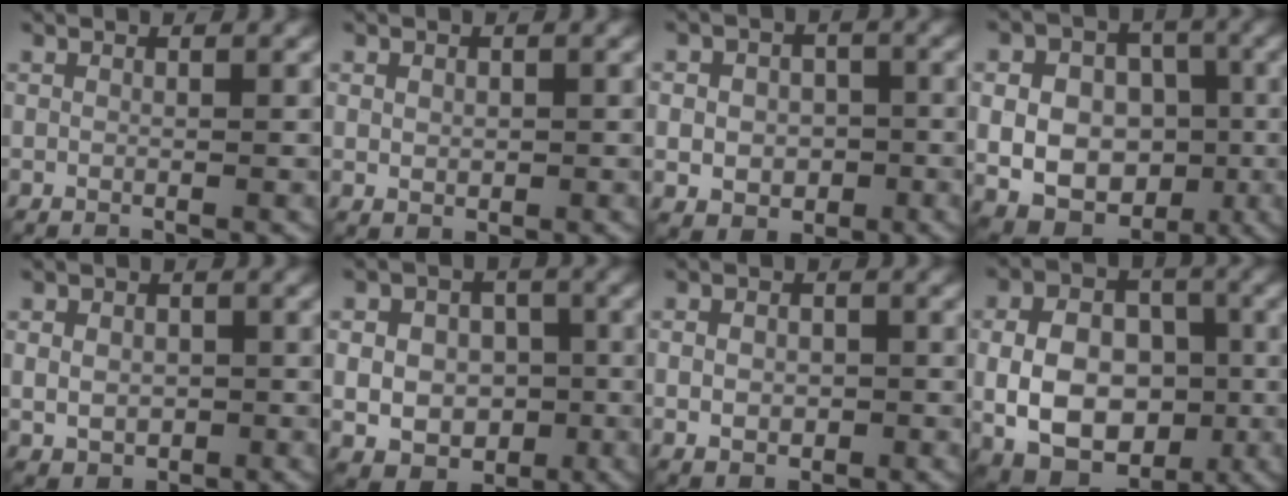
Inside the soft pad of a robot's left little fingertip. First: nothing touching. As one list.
[{"total": 1.3, "force": [0.1, 1.0, 0.8], "torque": [-0.014, -0.002, 0.004]}, {"total": 4.8, "force": [-0.5, 3.9, 2.7], "torque": [-0.036, -0.009, -0.012]}, {"total": 12.9, "force": [-1.4, 10.9, 6.7], "torque": [-0.122, 0.028, -0.033]}, {"total": 3.4, "force": [-0.3, 2.8, 2.0], "torque": [-0.029, -0.005, -0.003]}, {"total": 7.9, "force": [-1.0, 6.3, 4.7], "torque": [-0.061, -0.002, -0.021]}, {"total": 2.8, "force": [-0.4, 2.1, 1.9], "torque": [-0.035, -0.002, -0.008]}, {"total": 10.6, "force": [-1.7, 7.5, 7.3], "torque": [-0.117, 0.000, -0.034]}]